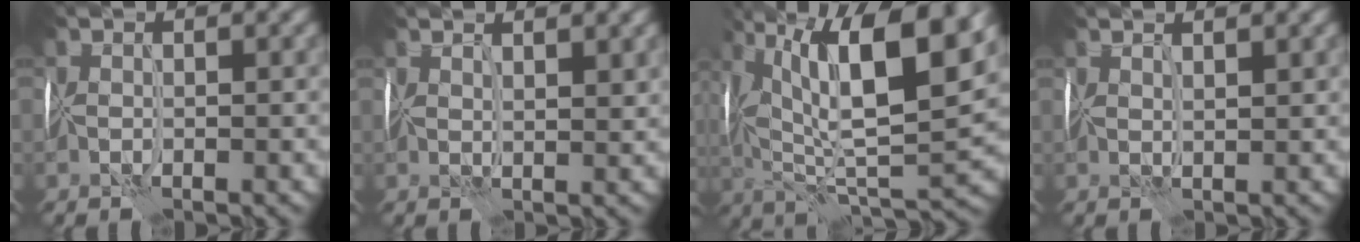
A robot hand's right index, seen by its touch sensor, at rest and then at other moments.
{"total": 2.8, "force": [2.2, 0.5, 1.6], "torque": [-0.017, 0.006, 0.042]}
{"total": 12.7, "force": [6.0, 3.9, 10.5], "torque": [-0.181, 0.018, 0.105]}
{"total": 2.0, "force": [1.9, -0.1, 0.7], "torque": [-0.004, 0.010, 0.035]}